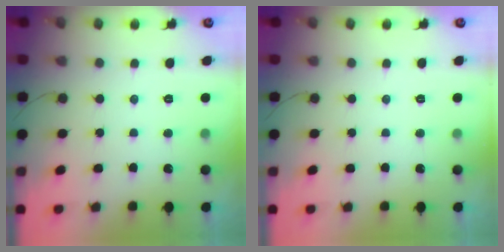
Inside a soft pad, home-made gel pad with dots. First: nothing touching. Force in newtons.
{"total": 0.0}